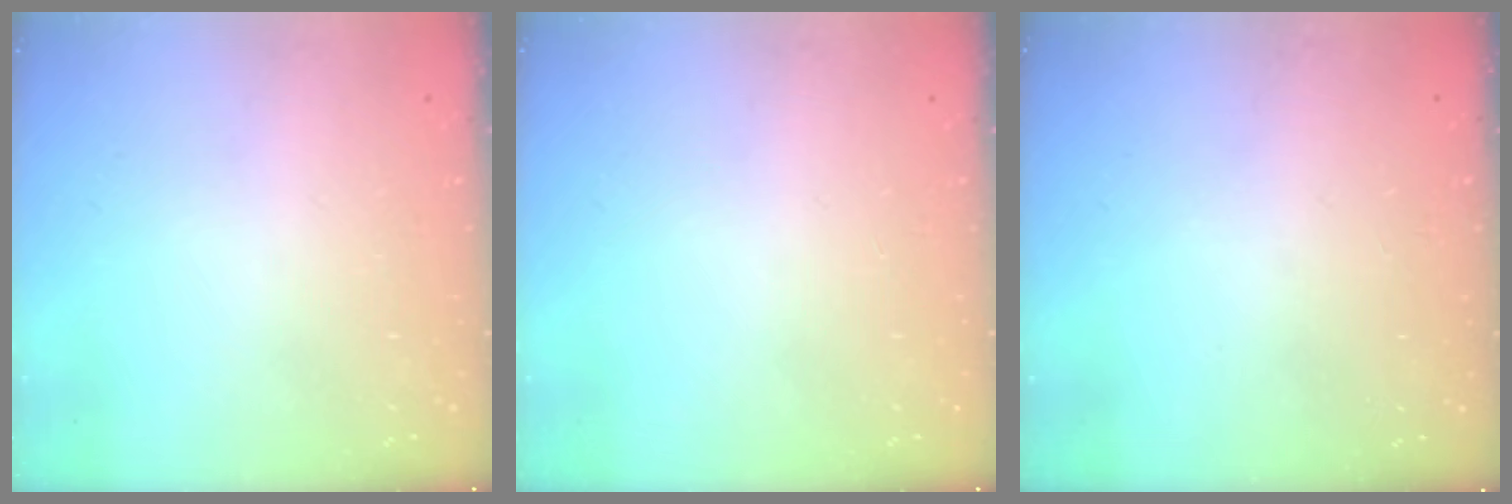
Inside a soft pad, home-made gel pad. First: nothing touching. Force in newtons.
{"total": 0.0}
{"total": 3.9, "press": 3.9, "slide": 0.1}